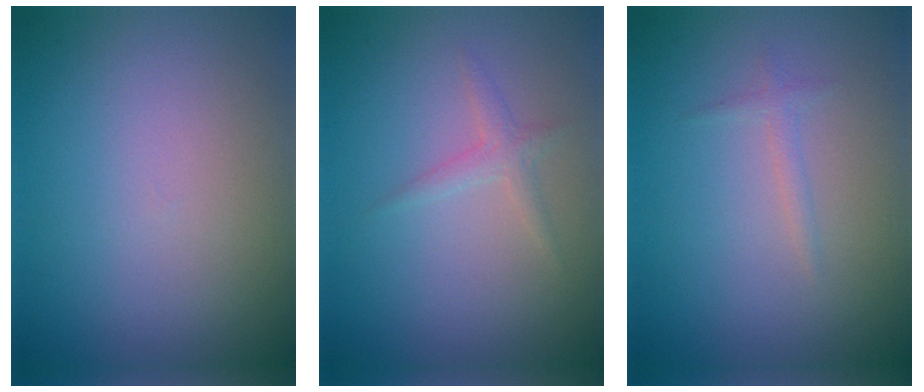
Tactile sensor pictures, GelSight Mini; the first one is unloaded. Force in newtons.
{"total": 1.4, "press": 1.4, "slide": 0.0}
{"total": 0.9, "press": 0.9, "slide": 0.0}